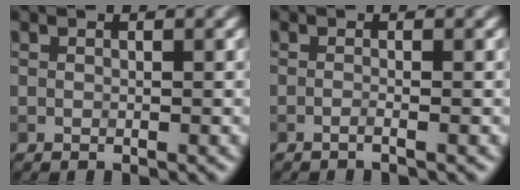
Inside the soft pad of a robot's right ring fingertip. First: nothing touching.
{"total": 0.6, "force": [-0.4, 0.1, 0.5], "torque": [-0.008, -0.001, -0.012]}